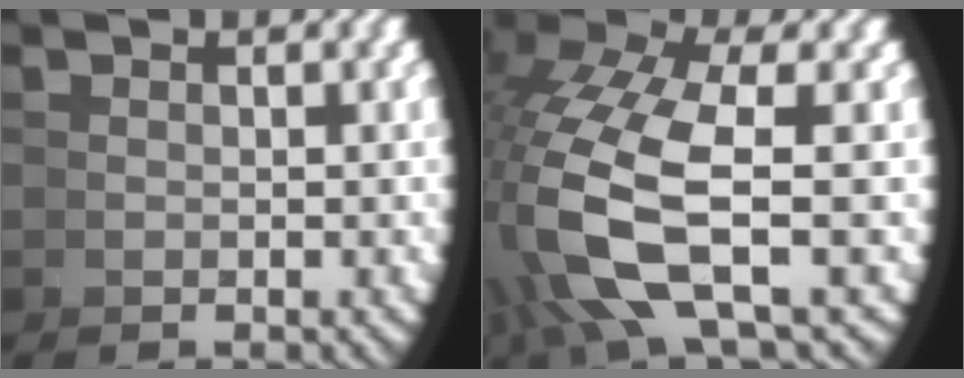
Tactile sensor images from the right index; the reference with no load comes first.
{"total": 7.4, "force": [0.2, 3.3, 6.6], "torque": [-0.169, -0.030, 0.025]}